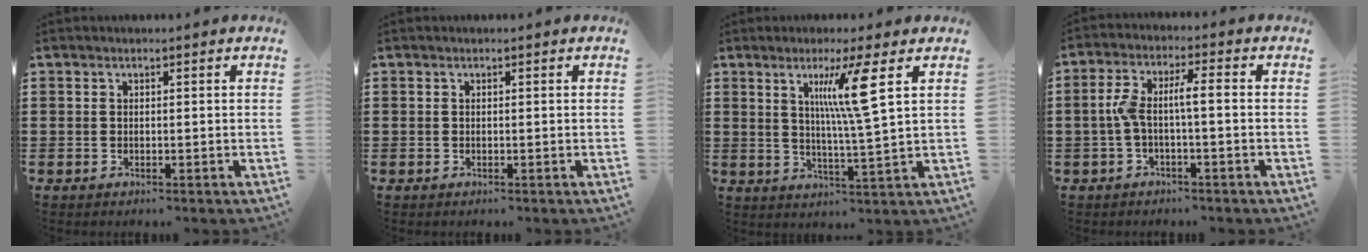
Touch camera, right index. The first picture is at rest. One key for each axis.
{"total": 0.0}
{"total": 8.3, "fx": 3.3, "fy": -0.2, "fz": 7.6, "tx": -0.157, "ty": -0.001, "tz": 0.050}
{"total": 5.3, "fx": -0.8, "fy": 1.2, "fz": 5.1, "tx": -0.121, "ty": -0.004, "tz": -0.027}